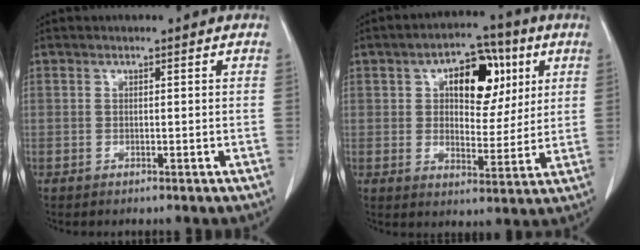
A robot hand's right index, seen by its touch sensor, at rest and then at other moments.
{"total": 11.3, "force": [4.0, 6.0, 8.7], "torque": [-0.126, 0.026, 0.065]}